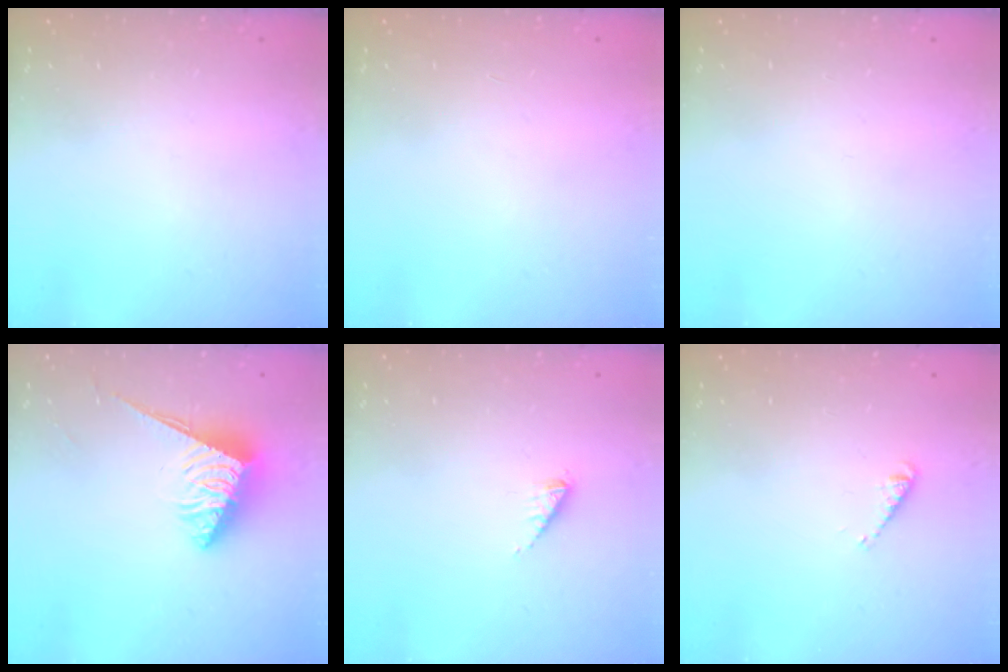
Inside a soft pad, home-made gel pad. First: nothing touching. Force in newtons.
{"total": 0.0}
{"total": 0.0}
{"total": 4.7, "press": 4.6, "slide": 0.6}
{"total": 2.1, "press": 2.1, "slide": 0.2}
{"total": 2.6, "press": 2.6, "slide": 0.5}